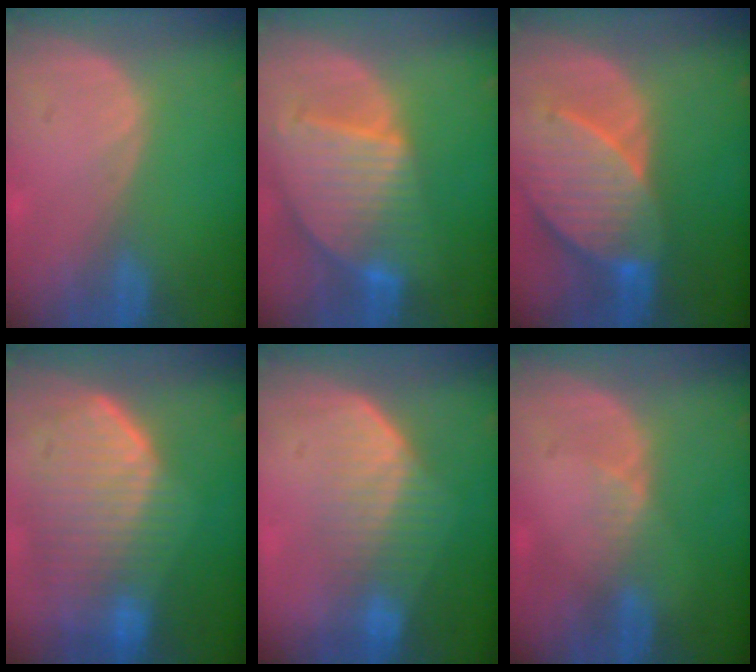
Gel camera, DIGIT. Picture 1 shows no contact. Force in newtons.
{"total": 9.6, "press": 8.3, "slide": 4.8}
{"total": 10.1, "press": 8.9, "slide": 4.7}
{"total": 10.8, "press": 9.4, "slide": 5.3}
{"total": 7.1, "press": 6.2, "slide": 3.3}
{"total": 2.0, "press": 1.6, "slide": 1.3}